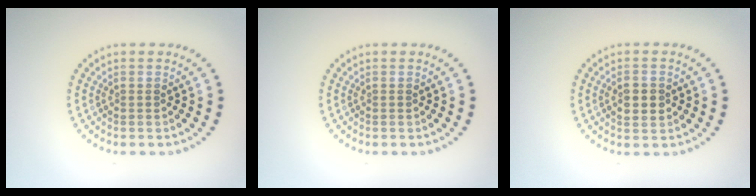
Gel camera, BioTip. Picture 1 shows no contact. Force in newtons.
{"total": 0.0}
{"total": 2.8, "press": 2.8, "slide": 0.1}